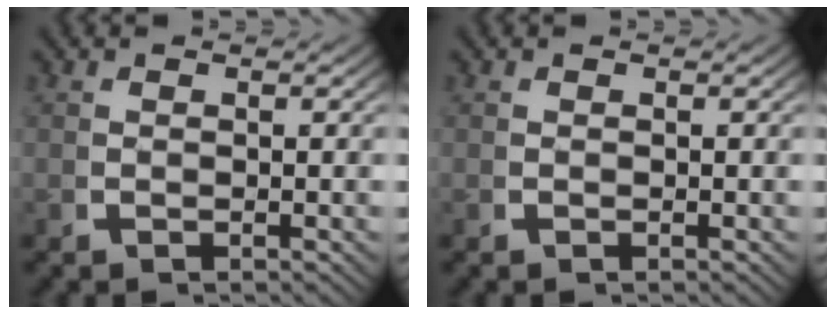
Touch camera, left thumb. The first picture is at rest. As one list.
[{"total": 0.0}]